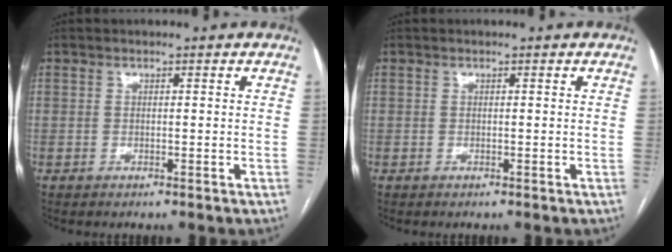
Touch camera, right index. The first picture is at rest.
{"total": 0.0}